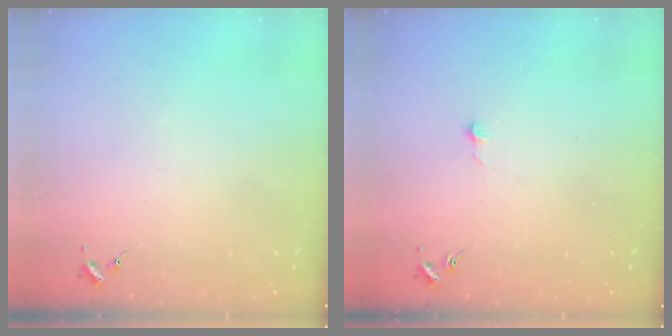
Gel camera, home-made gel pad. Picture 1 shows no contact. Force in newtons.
{"total": 2.6, "press": 2.6, "slide": 0.2}